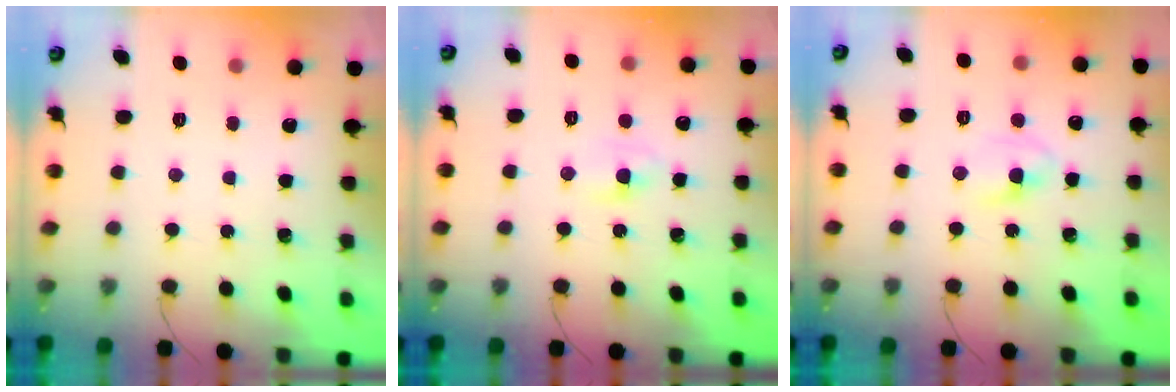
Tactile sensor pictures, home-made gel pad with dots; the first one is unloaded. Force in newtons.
{"total": 2.0, "press": 1.8, "slide": 0.9}
{"total": 4.4, "press": 4.2, "slide": 1.5}